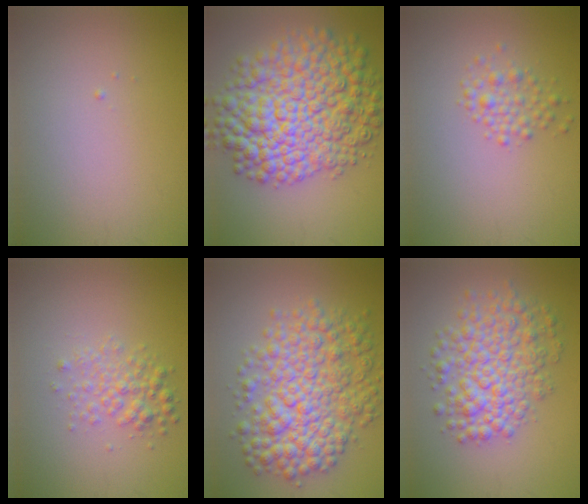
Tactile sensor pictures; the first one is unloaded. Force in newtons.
{"total": 12.2, "press": 12.2, "slide": 0.3}
{"total": 2.1, "press": 2.1, "slide": 0.1}
{"total": 2.5, "press": 2.5, "slide": 0.0}
{"total": 8.8, "press": 8.8, "slide": 0.1}
{"total": 6.4, "press": 6.4, "slide": 0.2}